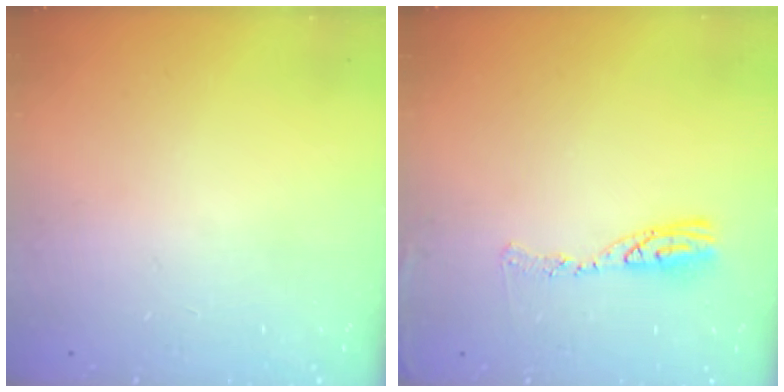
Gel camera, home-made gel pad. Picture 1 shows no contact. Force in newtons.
{"total": 8.4, "press": 8.4, "slide": 0.9}